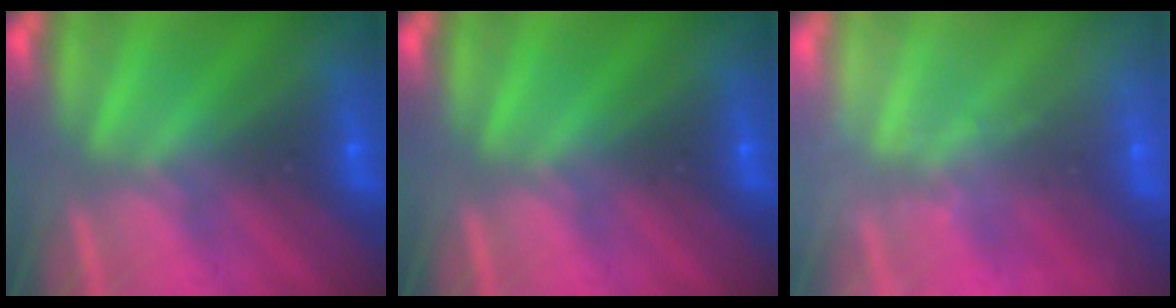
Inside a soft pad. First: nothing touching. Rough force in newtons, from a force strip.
{"total": 0.0}
{"total": 2.3}